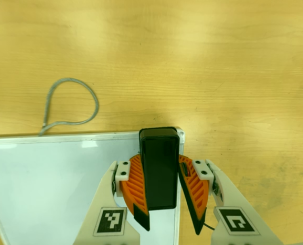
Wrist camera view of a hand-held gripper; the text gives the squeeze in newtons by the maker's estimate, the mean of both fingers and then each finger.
{"total": 10.7, "left": 12.0, "right": 9.4}